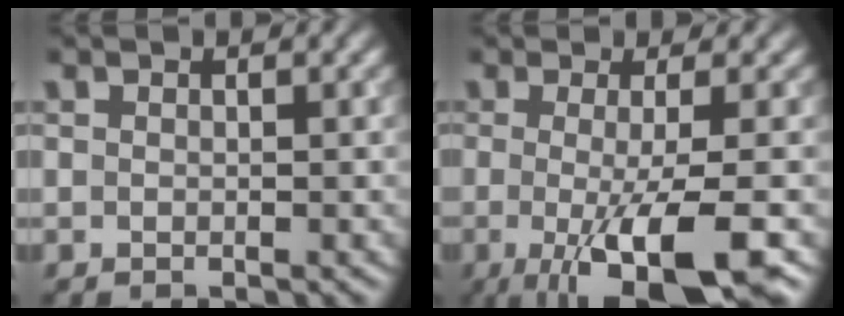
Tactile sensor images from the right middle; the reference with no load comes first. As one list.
[{"total": 8.8, "force": [-2.5, 2.0, 8.2], "torque": [-0.113, -0.017, -0.042]}]